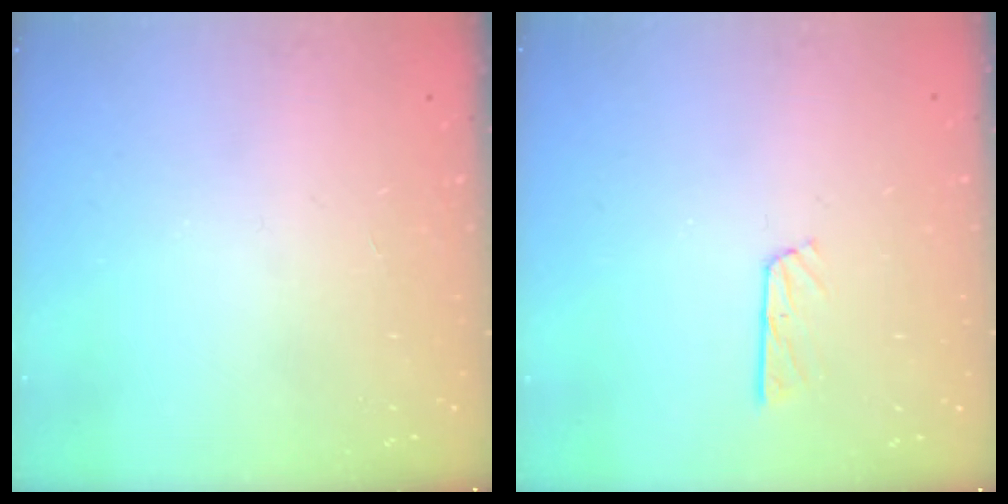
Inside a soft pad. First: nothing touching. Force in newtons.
{"total": 4.3, "press": 4.3, "slide": 0.5}